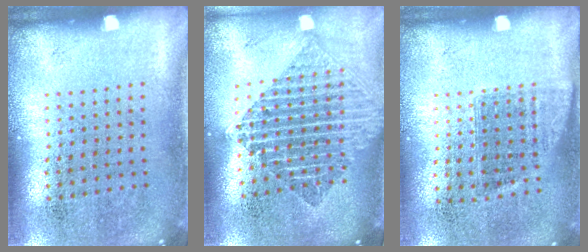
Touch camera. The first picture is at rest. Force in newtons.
{"total": 2.2, "press": 1.7, "slide": 1.4}
{"total": 0.9, "press": 0.8, "slide": 0.4}